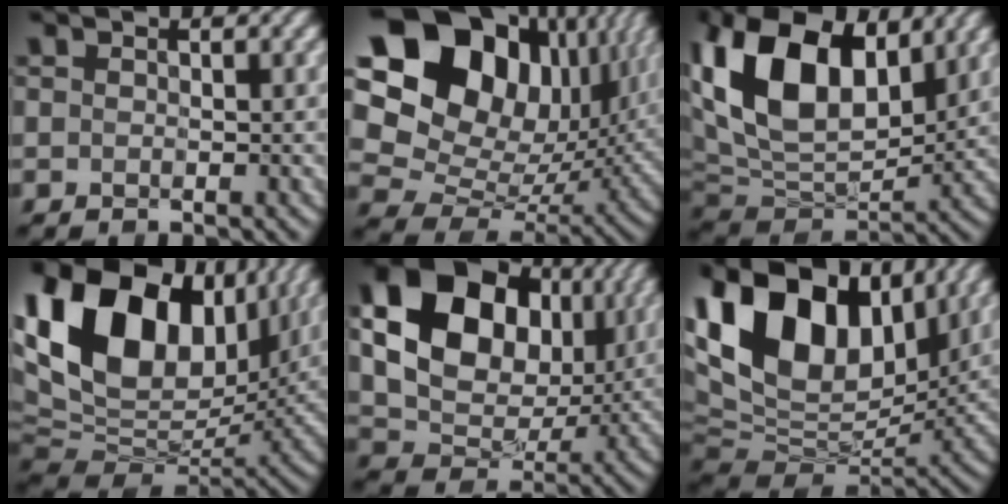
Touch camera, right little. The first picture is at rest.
{"total": 20.0, "force": [7.1, 14.7, 11.5], "torque": [-0.263, 0.044, 0.131]}
{"total": 15.0, "force": [4.8, 9.3, 10.7], "torque": [-0.233, 0.020, 0.085]}
{"total": 19.6, "force": [6.6, 12.9, 13.3], "torque": [-0.292, 0.034, 0.121]}
{"total": 15.7, "force": [4.2, 11.6, 9.7], "torque": [-0.197, 0.012, 0.085]}
{"total": 17.3, "force": [6.3, 11.2, 11.5], "torque": [-0.252, 0.041, 0.109]}